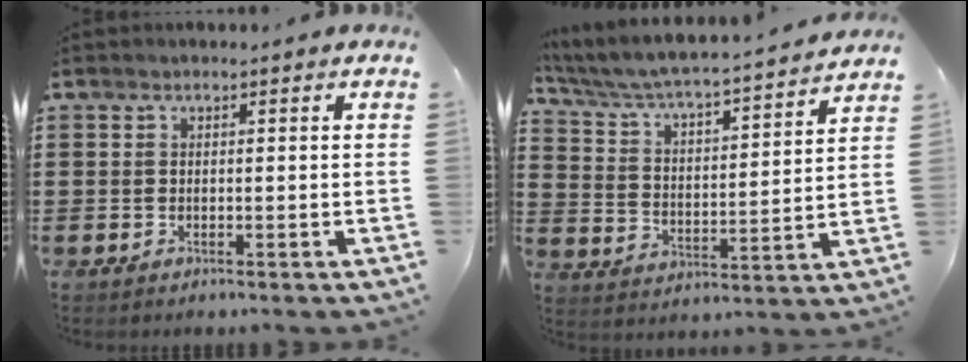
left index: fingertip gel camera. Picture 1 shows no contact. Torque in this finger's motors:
{"motor_torque": [2.14, 0.00, 0.32, 0.08]}